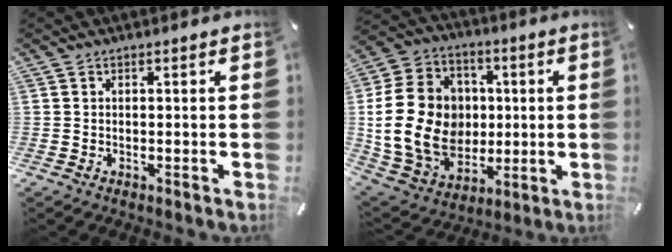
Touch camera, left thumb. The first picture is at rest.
{"total": 21.4, "force": [0.3, 17.9, 11.6], "torque": [-0.229, 0.016, 0.021]}